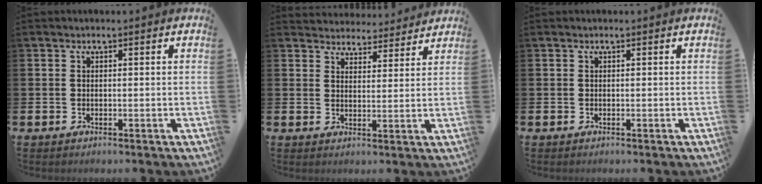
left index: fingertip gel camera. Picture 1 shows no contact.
{"total": 4.2, "force": [4.1, 0.9, -0.5], "torque": [-0.007, -0.030, 0.073]}
{"total": 0.0}